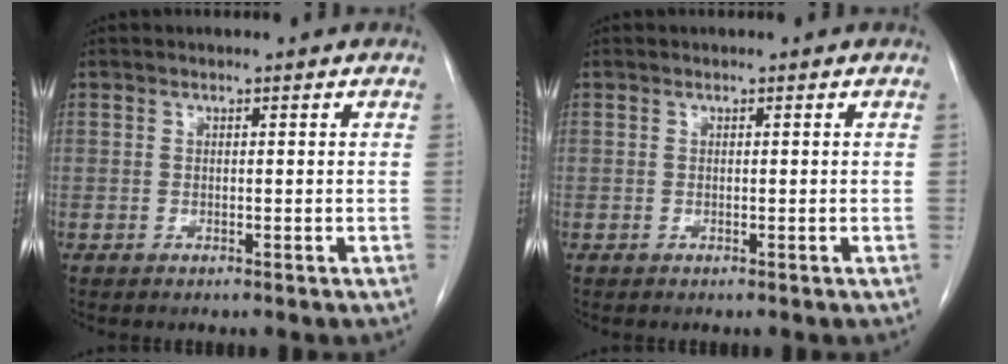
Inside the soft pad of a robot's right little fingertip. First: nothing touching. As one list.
[{"total": 0.0}]